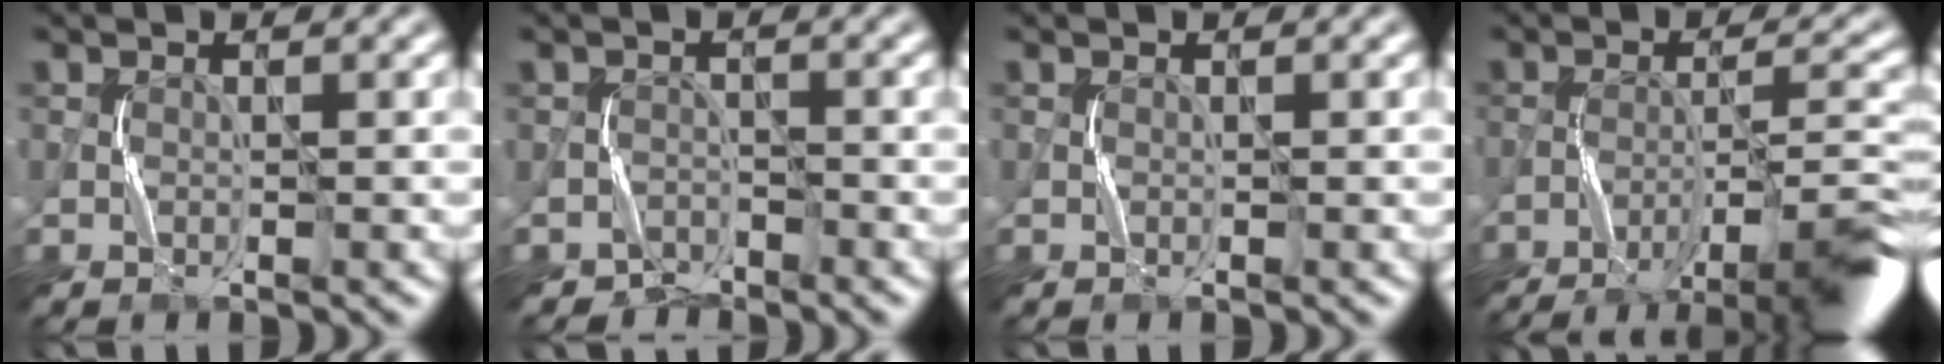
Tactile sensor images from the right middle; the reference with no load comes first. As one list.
[{"total": 1.7, "force": [-1.4, 0.6, -0.8], "torque": [0.023, 0.006, -0.030]}, {"total": 0.0}, {"total": 8.8, "force": [-6.3, 1.0, 6.0], "torque": [-0.078, 0.013, -0.103]}]